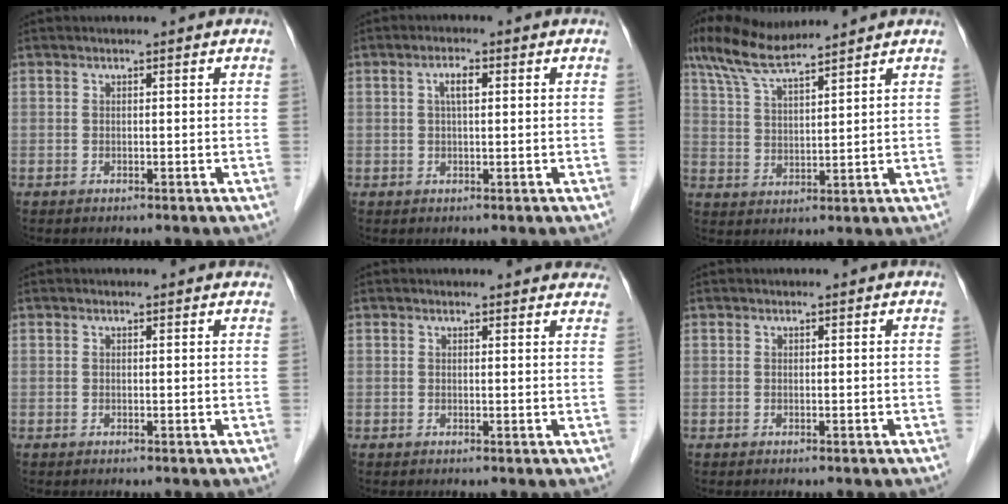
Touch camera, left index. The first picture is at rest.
{"total": 2.4, "force": [0.6, 0.7, 2.2], "torque": [-0.043, 0.009, 0.012]}
{"total": 8.8, "force": [7.6, 0.4, 4.4], "torque": [-0.093, 0.031, 0.146]}
{"total": 2.6, "force": [2.5, 0.6, 0.5], "torque": [-0.010, 0.012, 0.020]}
{"total": 9.0, "force": [8.6, 1.9, 1.7], "torque": [0.008, 0.004, 0.070]}
{"total": 0.6, "force": [0.6, 0.2, 0.1], "torque": [-0.006, 0.009, 0.010]}